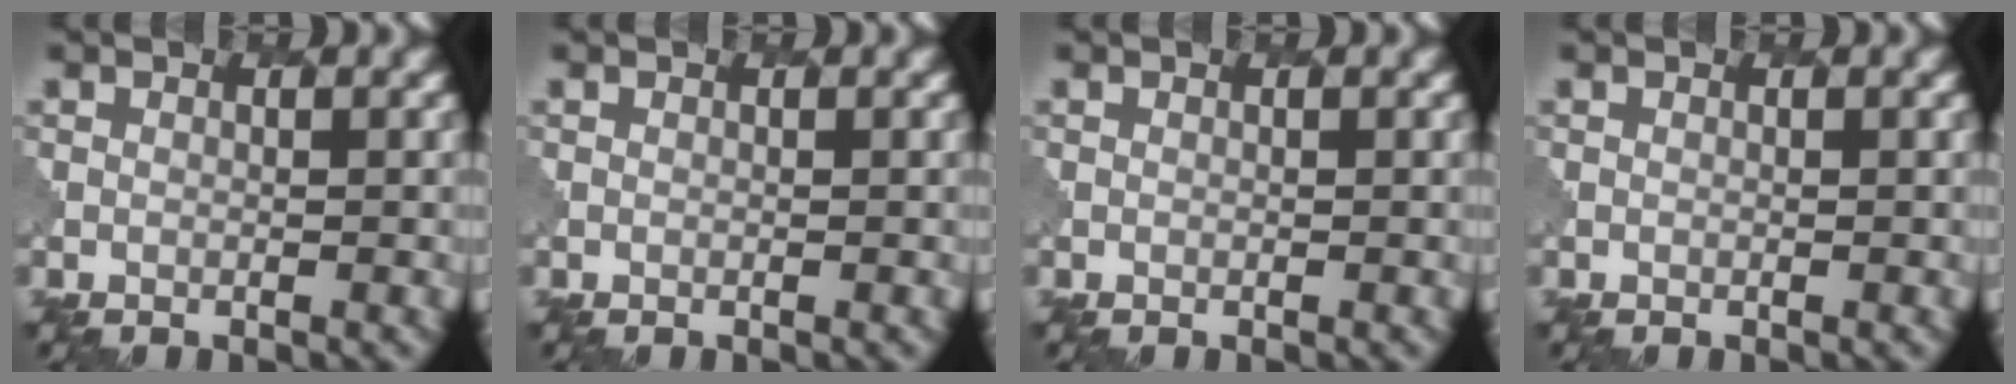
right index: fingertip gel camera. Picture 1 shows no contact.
{"total": 0.0}
{"total": 0.0}
{"total": 0.0}